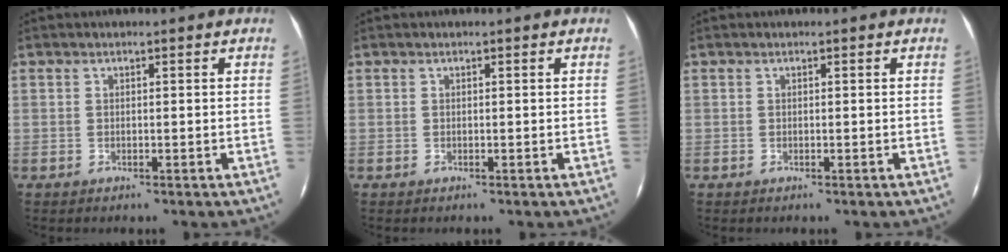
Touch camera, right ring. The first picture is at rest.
{"total": 0.0}
{"total": 0.0}